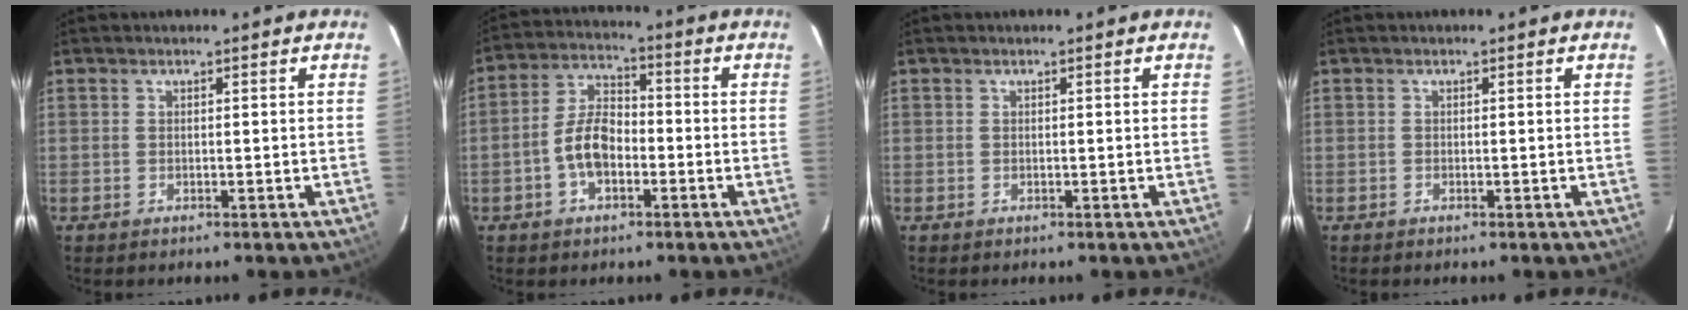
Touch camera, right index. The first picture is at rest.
{"total": 8.0, "force": [-2.7, 4.5, 6.0], "torque": [-0.124, 0.018, -0.047]}
{"total": 0.0}
{"total": 0.0}